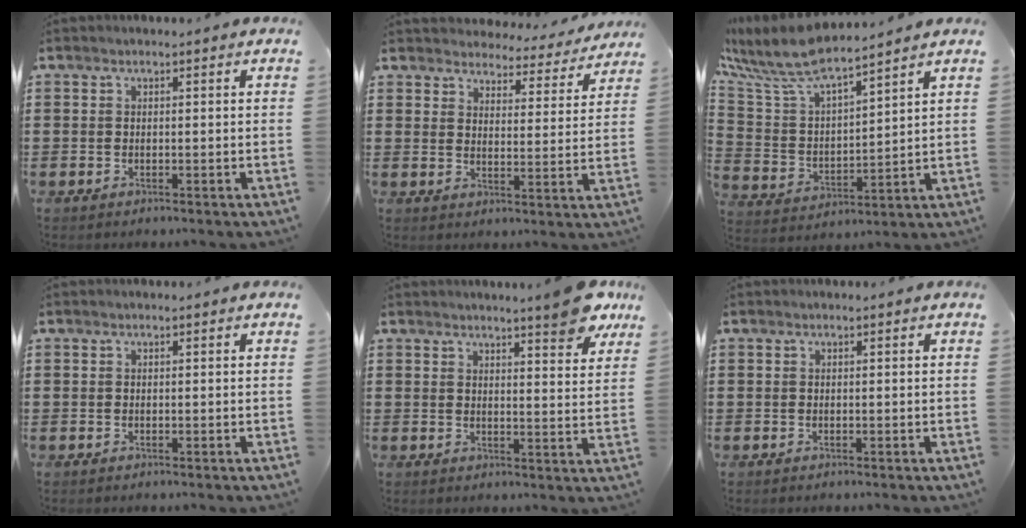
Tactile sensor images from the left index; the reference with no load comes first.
{"total": 4.1, "force": [4.1, 0.6, 0.1], "torque": [-0.018, -0.030, 0.068]}
{"total": 8.4, "force": [7.7, 1.0, 3.2], "torque": [-0.099, -0.043, 0.131]}
{"total": 0.0}
{"total": 6.8, "force": [5.8, 0.3, 3.7], "torque": [-0.056, -0.025, 0.098]}
{"total": 0.0}